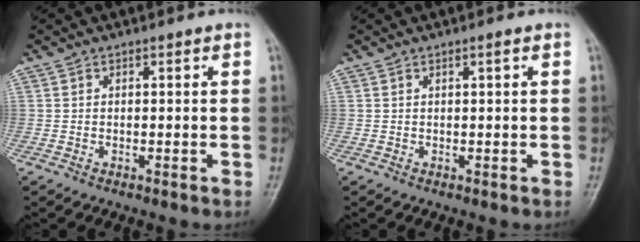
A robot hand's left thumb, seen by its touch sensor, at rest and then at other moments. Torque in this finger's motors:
{"motor_torque": [-0.30, 0.24, -0.37, -0.10, 0.05]}